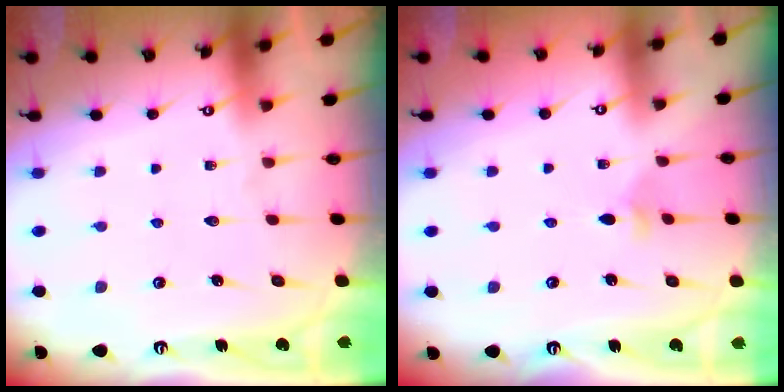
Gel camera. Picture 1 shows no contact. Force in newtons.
{"total": 2.7, "press": 2.6, "slide": 0.7}